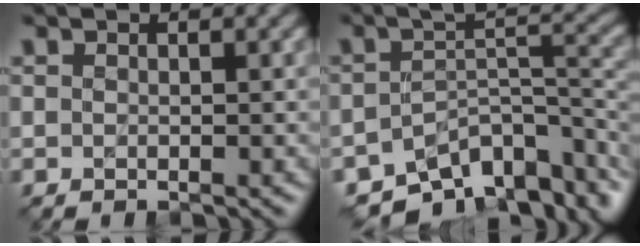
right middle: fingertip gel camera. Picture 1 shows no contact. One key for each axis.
{"total": 10.1, "fx": -6.6, "fy": 4.2, "fz": 6.3, "tx": -0.090, "ty": -0.013, "tz": -0.093}